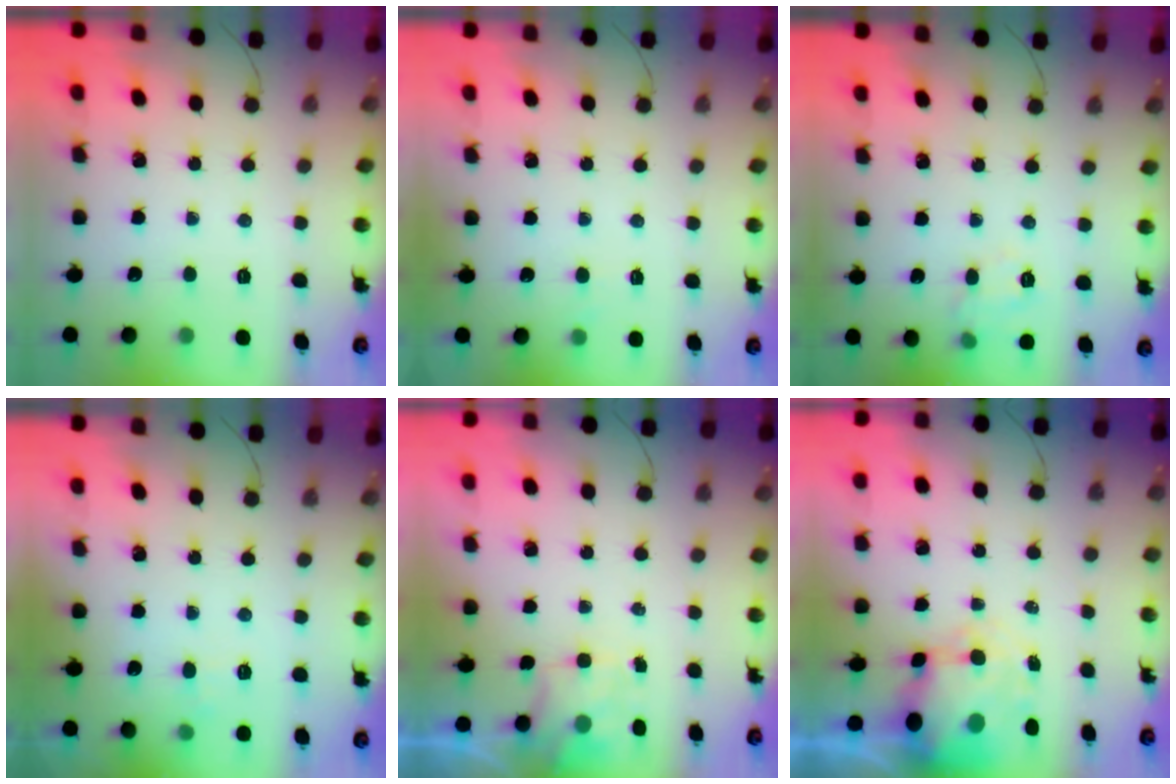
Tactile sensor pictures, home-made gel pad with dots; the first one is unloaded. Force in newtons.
{"total": 3.7, "press": 3.5, "slide": 1.3}
{"total": 8.7, "press": 8.6, "slide": 0.7}
{"total": 3.9, "press": 3.4, "slide": 1.9}
{"total": 1.5, "press": 1.3, "slide": 0.8}
{"total": 8.6, "press": 8.4, "slide": 1.9}